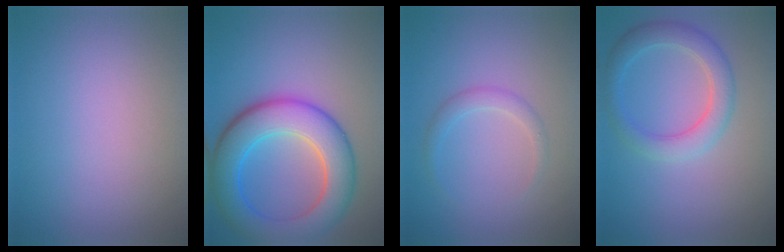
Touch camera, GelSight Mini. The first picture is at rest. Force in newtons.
{"total": 8.5, "press": 8.5, "slide": 0.5}
{"total": 1.5, "press": 1.5, "slide": 0.2}
{"total": 3.5, "press": 3.5, "slide": 0.2}